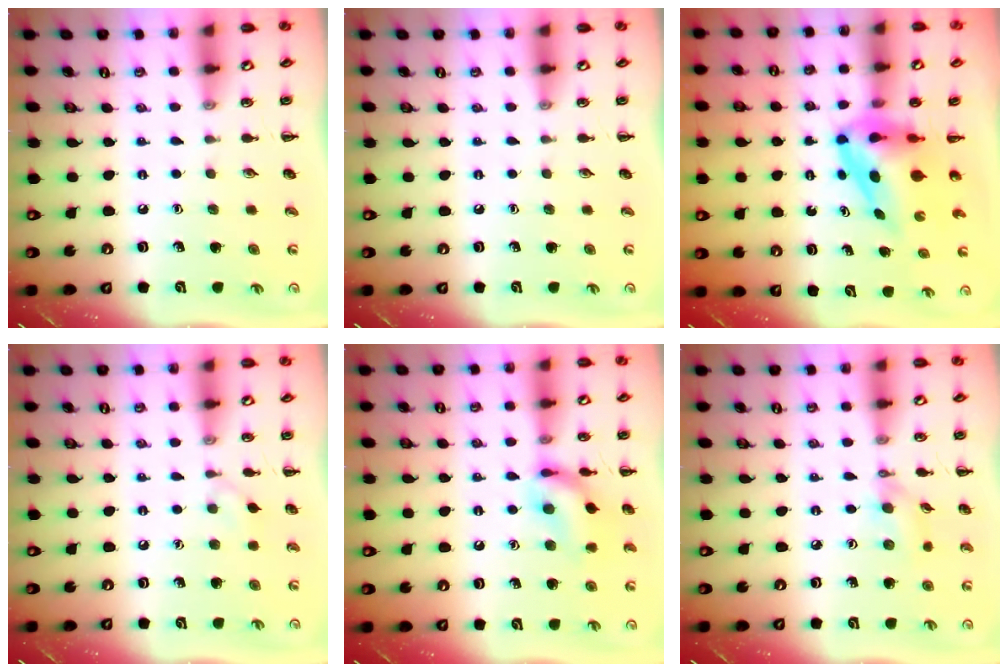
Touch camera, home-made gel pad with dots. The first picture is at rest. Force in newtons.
{"total": 0.0}
{"total": 5.8, "press": 5.6, "slide": 1.7}
{"total": 4.5, "press": 4.1, "slide": 1.6}
{"total": 13.6, "press": 13.5, "slide": 1.5}
{"total": 6.1, "press": 6.0, "slide": 0.8}